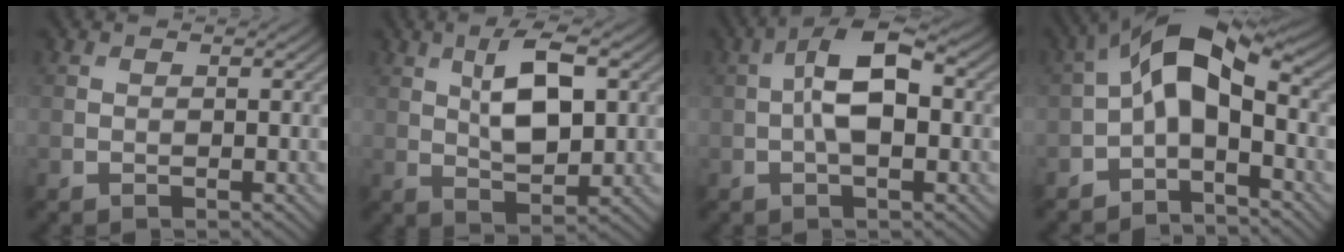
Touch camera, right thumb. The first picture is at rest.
{"total": 7.9, "force": [2.0, 3.3, 6.9], "torque": [-0.123, 0.008, 0.034]}
{"total": 7.1, "force": [0.1, 3.1, 6.4], "torque": [-0.125, 0.013, -0.008]}
{"total": 9.4, "force": [-1.3, 4.8, 8.0], "torque": [-0.148, 0.025, -0.040]}